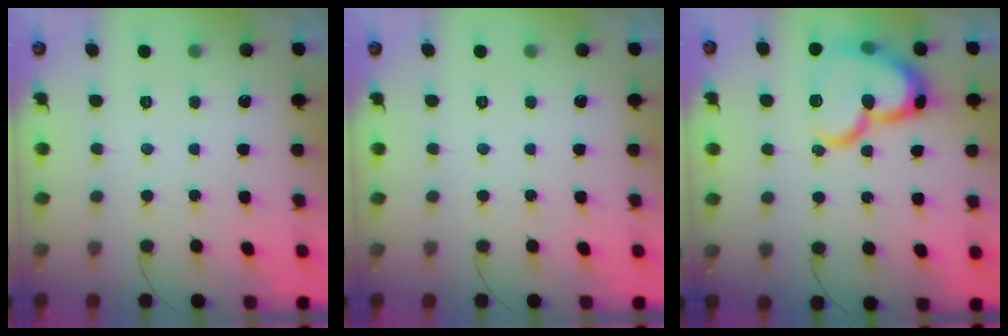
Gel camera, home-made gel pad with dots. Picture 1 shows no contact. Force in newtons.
{"total": 0.0}
{"total": 21.0, "press": 20.9, "slide": 2.3}